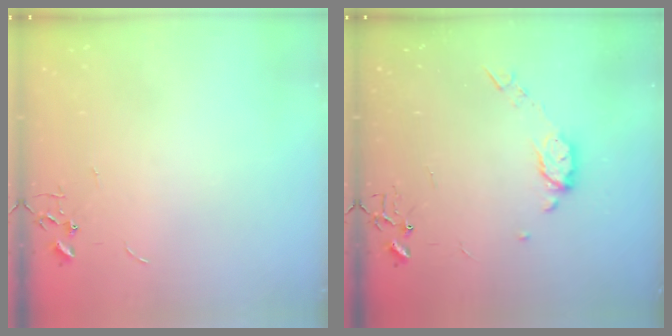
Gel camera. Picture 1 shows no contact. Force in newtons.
{"total": 8.4, "press": 8.3, "slide": 1.0}